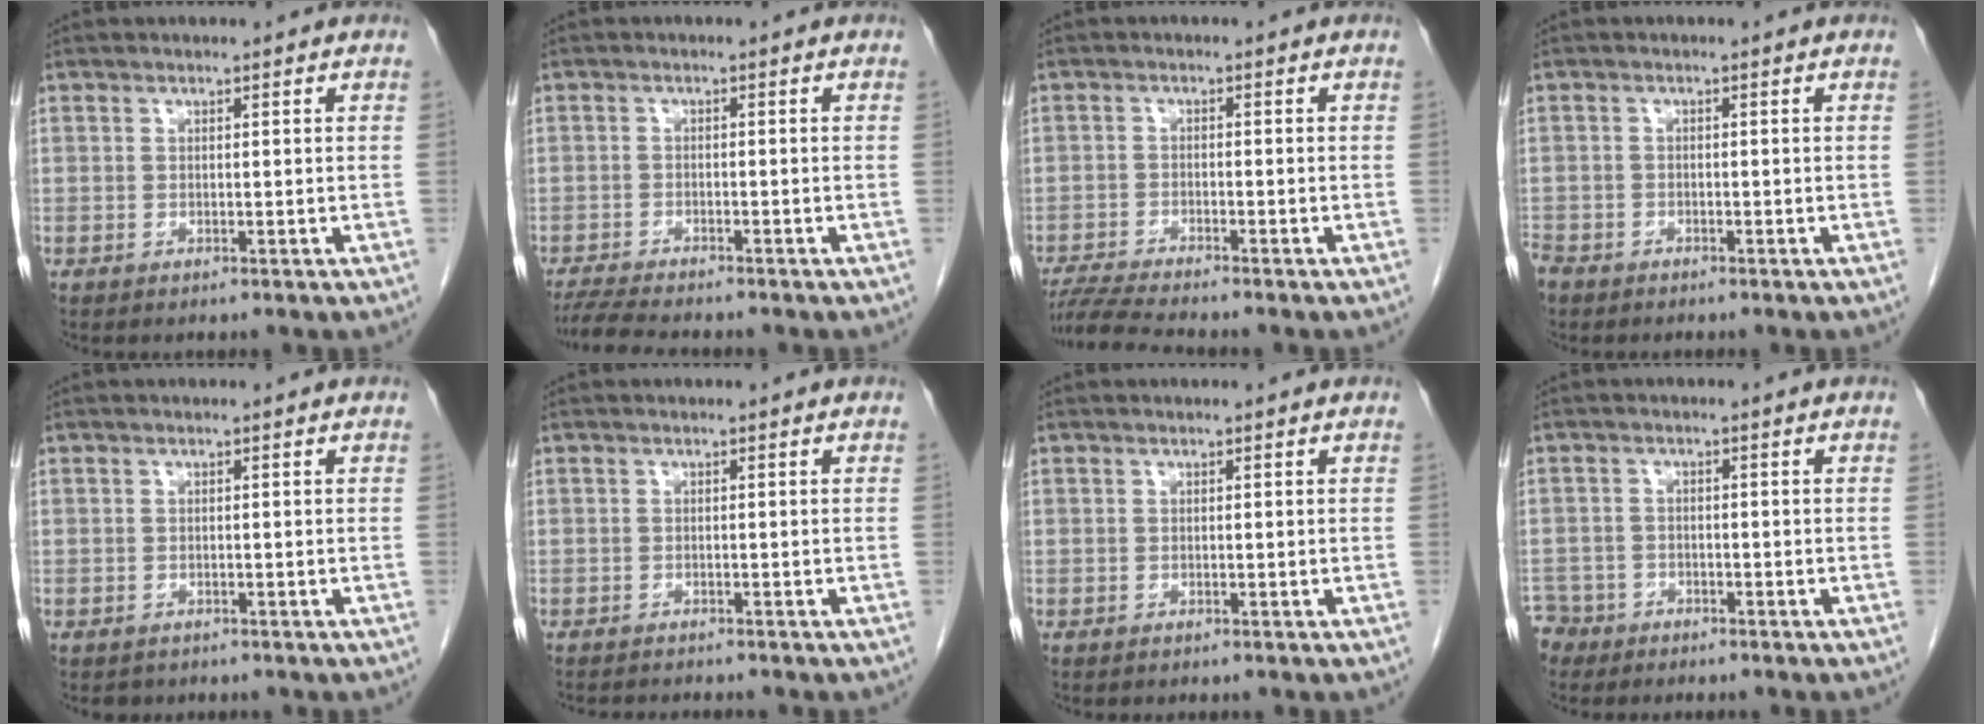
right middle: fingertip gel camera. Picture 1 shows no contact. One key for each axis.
{"total": 6.6, "fx": -5.9, "fy": 0.5, "fz": 2.8, "tx": -0.048, "ty": -0.018, "tz": -0.099}
{"total": 6.0, "fx": -5.5, "fy": -0.8, "fz": 2.2, "tx": -0.039, "ty": -0.023, "tz": -0.099}
{"total": 3.6, "fx": -2.9, "fy": 2.0, "fz": 0.9, "tx": -0.023, "ty": -0.003, "tz": -0.054}
{"total": 1.2, "fx": -1.0, "fy": 0.8, "fz": 0.0, "tx": -0.009, "ty": 0.000, "tz": -0.012}
{"total": 3.1, "fx": -3.0, "fy": 0.3, "fz": 0.9, "tx": -0.009, "ty": -0.008, "tz": -0.041}
{"total": 0.0}
{"total": 4.6, "fx": -3.7, "fy": 2.6, "fz": -0.6, "tx": 0.007, "ty": 0.002, "tz": -0.073}